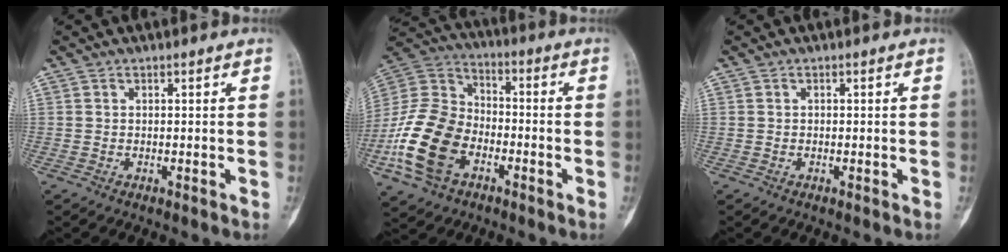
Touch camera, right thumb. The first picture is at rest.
{"total": 17.7, "force": [-6.7, 11.9, 11.3], "torque": [-0.218, 0.041, -0.131]}
{"total": 0.0}